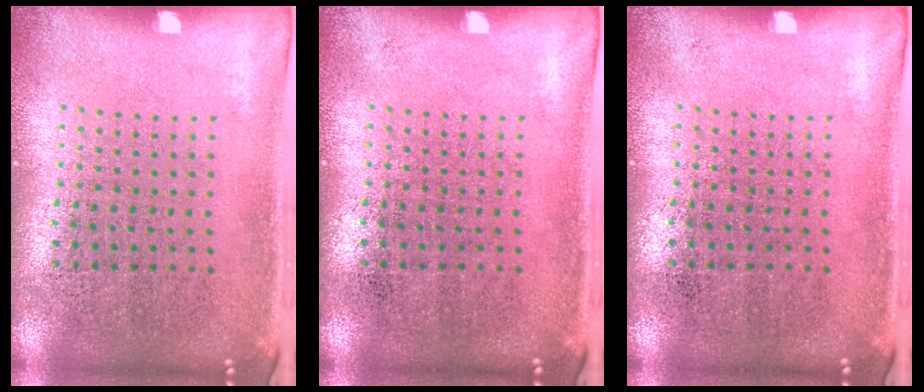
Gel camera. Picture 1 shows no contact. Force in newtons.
{"total": 0.0}
{"total": 0.0}